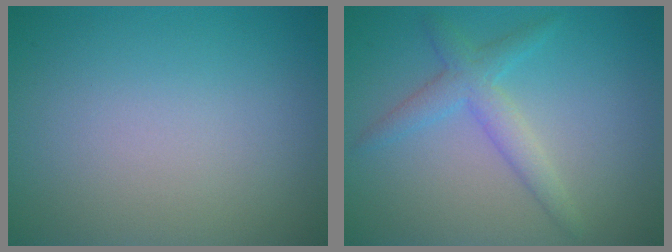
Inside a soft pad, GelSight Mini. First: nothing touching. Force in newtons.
{"total": 2.9, "press": 2.9, "slide": 0.1}